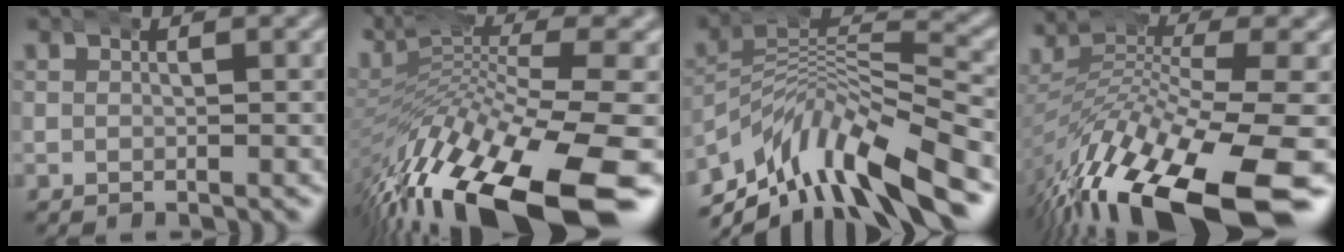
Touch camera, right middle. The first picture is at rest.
{"total": 13.5, "force": [-3.9, 6.0, 11.5], "torque": [-0.208, -0.021, -0.044]}
{"total": 10.3, "force": [-4.7, 5.8, 7.1], "torque": [-0.095, 0.008, -0.087]}
{"total": 13.1, "force": [-5.6, 6.1, 10.1], "torque": [-0.186, -0.031, -0.065]}